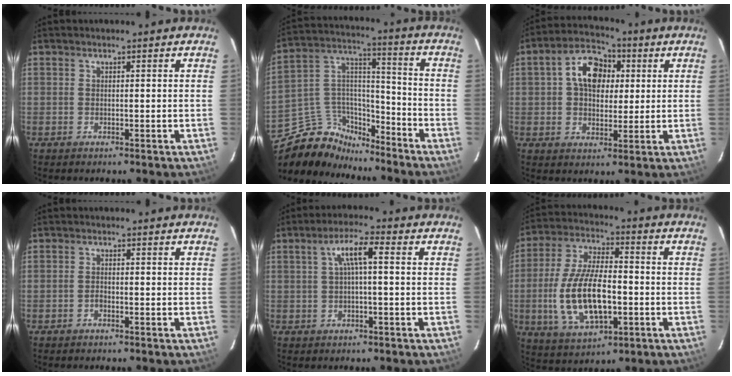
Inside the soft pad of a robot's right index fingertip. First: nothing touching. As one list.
[{"total": 13.5, "force": [-11.1, 7.1, 3.0], "torque": [-0.085, 0.069, -0.195]}, {"total": 9.9, "force": [2.3, 6.9, 6.8], "torque": [-0.125, 0.033, 0.037]}, {"total": 0.8, "force": [-0.6, 0.4, 0.3], "torque": [-0.005, 0.002, -0.013]}, {"total": 5.0, "force": [0.7, 0.7, 4.9], "torque": [-0.093, 0.012, 0.016]}, {"total": 16.5, "force": [-3.3, 7.3, 14.5], "torque": [-0.302, -0.007, -0.050]}]